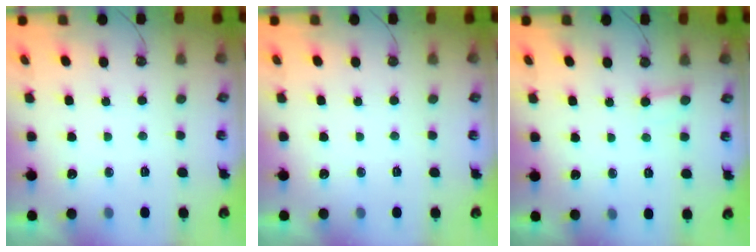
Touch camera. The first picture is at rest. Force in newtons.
{"total": 0.0}
{"total": 2.6, "press": 2.6, "slide": 0.1}